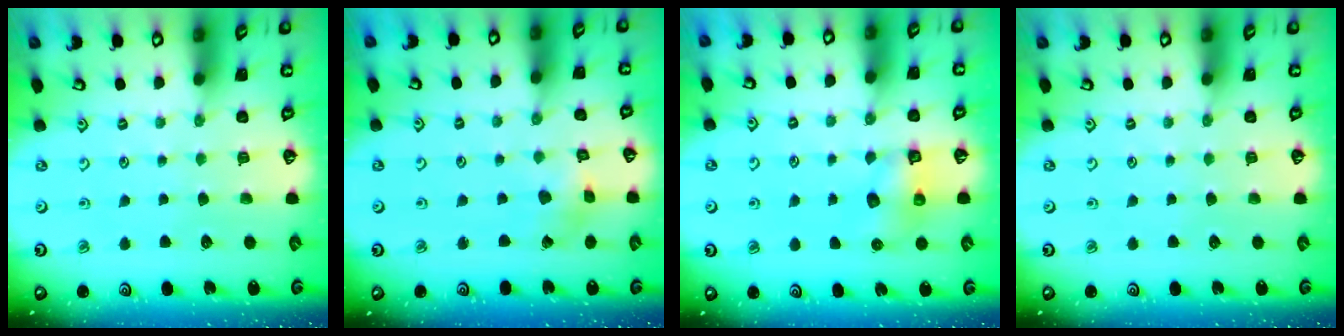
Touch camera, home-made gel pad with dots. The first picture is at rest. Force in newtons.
{"total": 2.4, "press": 2.4, "slide": 0.5}
{"total": 8.8, "press": 8.8, "slide": 0.6}
{"total": 0.0}